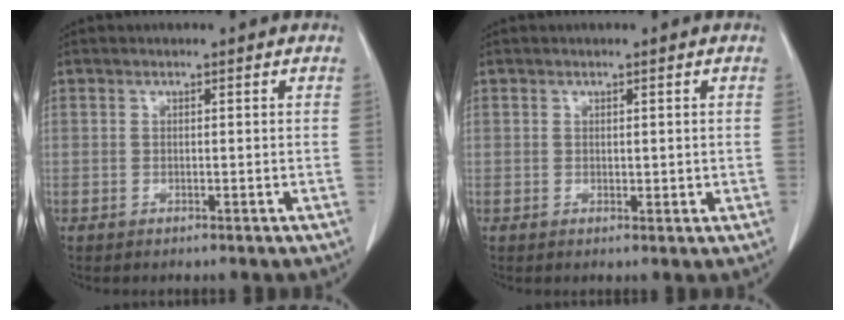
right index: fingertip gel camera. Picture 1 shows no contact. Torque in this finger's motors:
{"motor_torque": [-0.26, 0.32, -0.03, 0.01]}